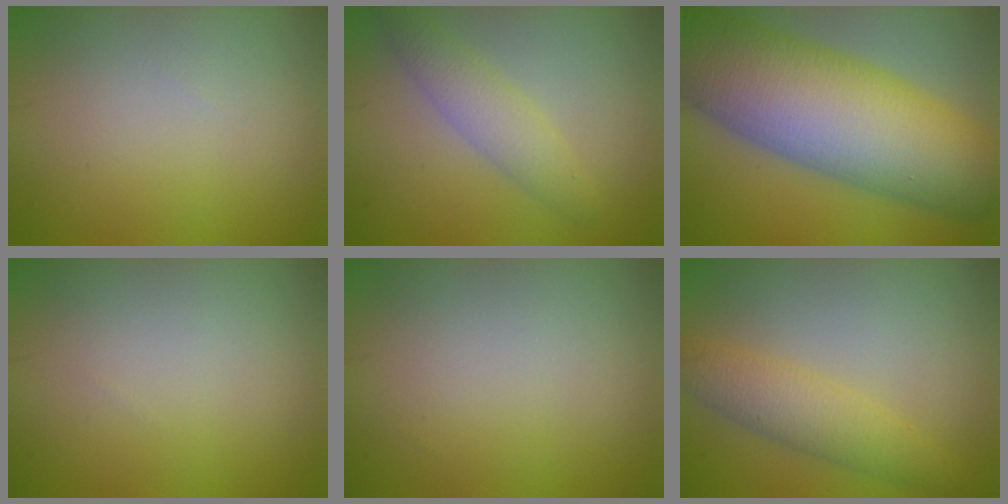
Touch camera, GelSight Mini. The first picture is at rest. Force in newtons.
{"total": 2.9, "press": 2.9, "slide": 0.1}
{"total": 14.3, "press": 14.3, "slide": 0.2}
{"total": 0.0}
{"total": 0.0}
{"total": 3.5, "press": 3.5, "slide": 0.2}